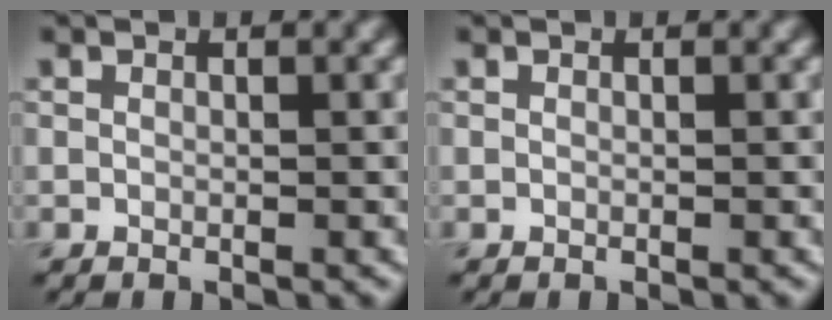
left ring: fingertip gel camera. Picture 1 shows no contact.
{"total": 0.0}